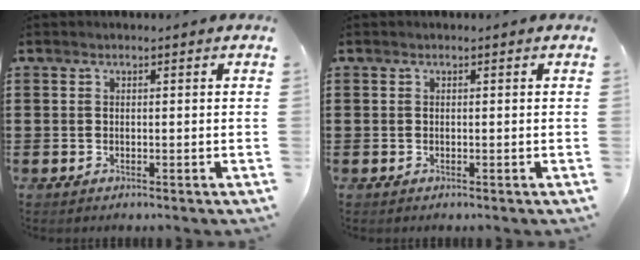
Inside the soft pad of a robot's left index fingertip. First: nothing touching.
{"total": 0.0}